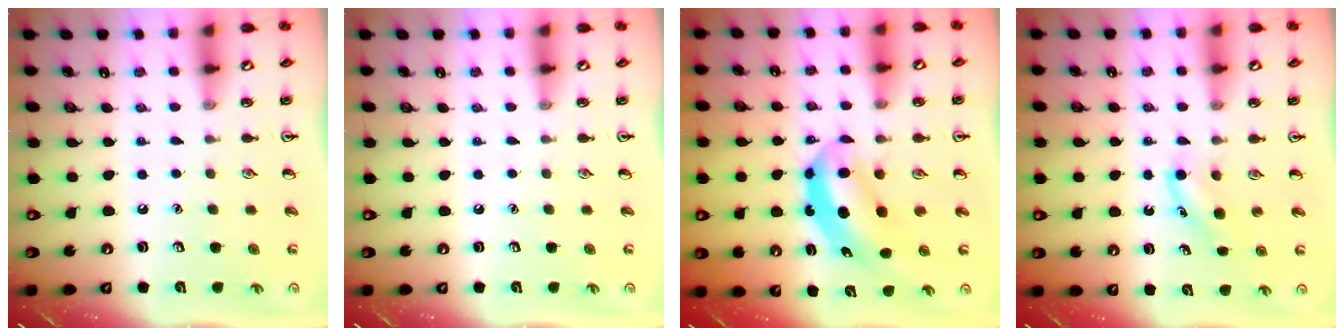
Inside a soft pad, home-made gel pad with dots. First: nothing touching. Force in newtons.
{"total": 0.0}
{"total": 5.5, "press": 5.3, "slide": 1.4}
{"total": 3.8, "press": 3.6, "slide": 1.3}